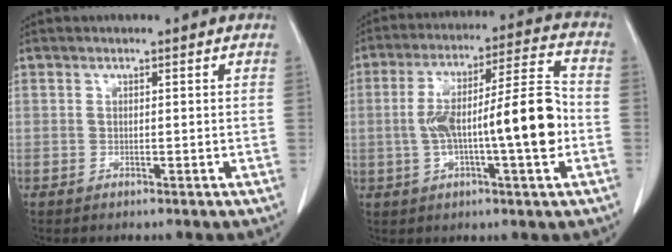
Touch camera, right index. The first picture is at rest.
{"total": 15.8, "force": [-2.1, 2.2, 15.5], "torque": [-0.265, 0.024, -0.029]}